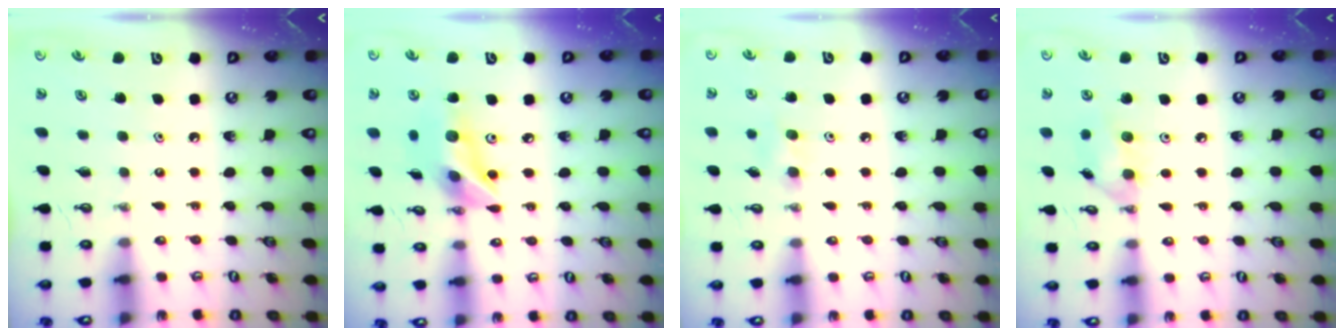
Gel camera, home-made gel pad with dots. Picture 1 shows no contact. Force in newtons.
{"total": 14.6, "press": 14.2, "slide": 3.4}
{"total": 7.9, "press": 7.0, "slide": 3.6}
{"total": 9.6, "press": 9.6, "slide": 0.4}